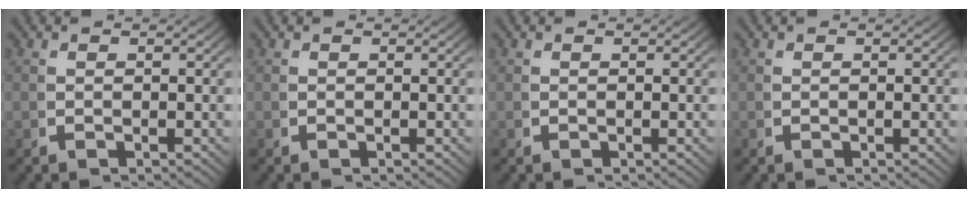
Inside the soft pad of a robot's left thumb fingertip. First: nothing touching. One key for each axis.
{"total": 0.0}
{"total": 0.0}
{"total": 0.0}